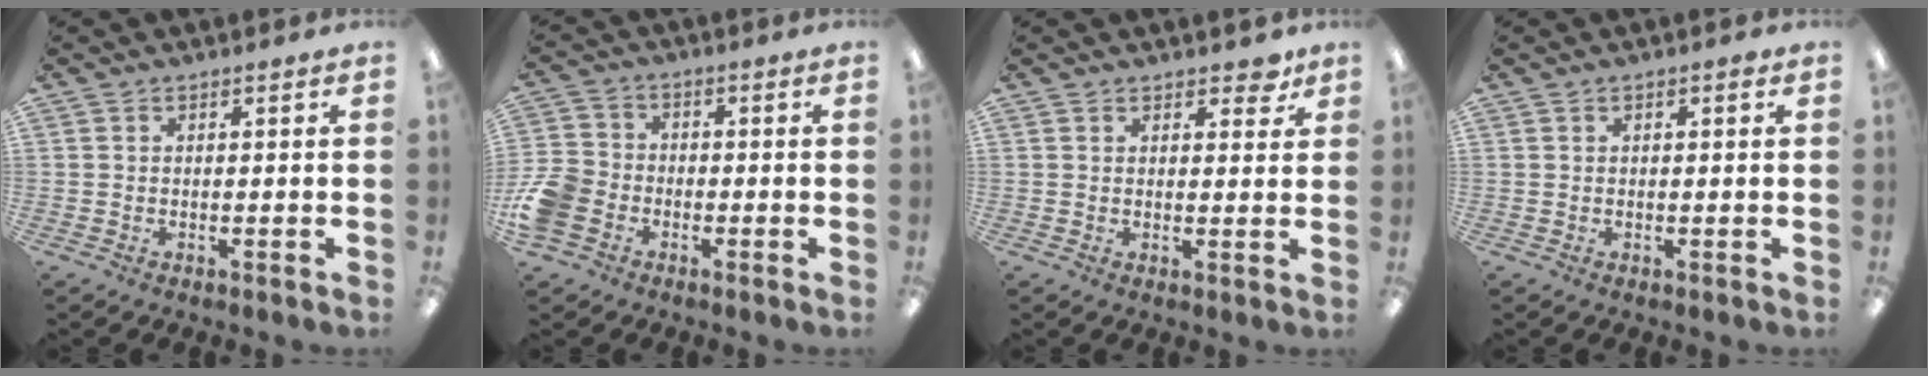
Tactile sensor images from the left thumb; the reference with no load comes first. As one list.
[{"total": 8.8, "force": [-3.6, 6.9, 4.0], "torque": [-0.091, 0.031, -0.064]}, {"total": 3.6, "force": [2.8, 1.7, 1.5], "torque": [-0.004, -0.014, 0.046]}, {"total": 0.8, "force": [0.4, 0.3, 0.6], "torque": [-0.004, 0.001, 0.004]}]